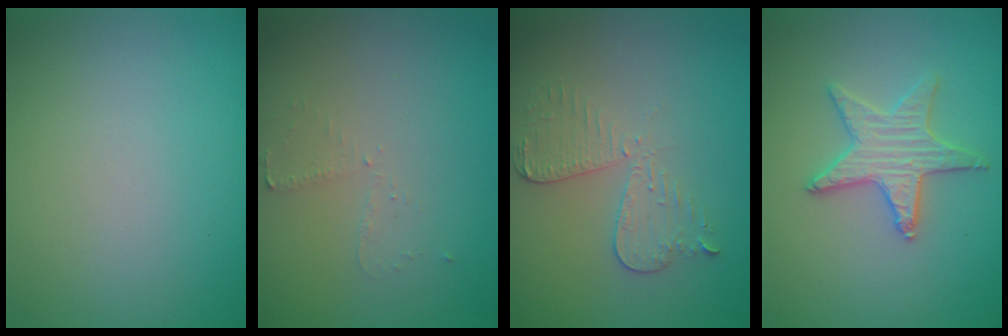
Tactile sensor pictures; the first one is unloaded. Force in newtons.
{"total": 1.2, "press": 1.1, "slide": 0.3}
{"total": 3.0, "press": 2.7, "slide": 1.2}
{"total": 3.2, "press": 3.2, "slide": 0.5}